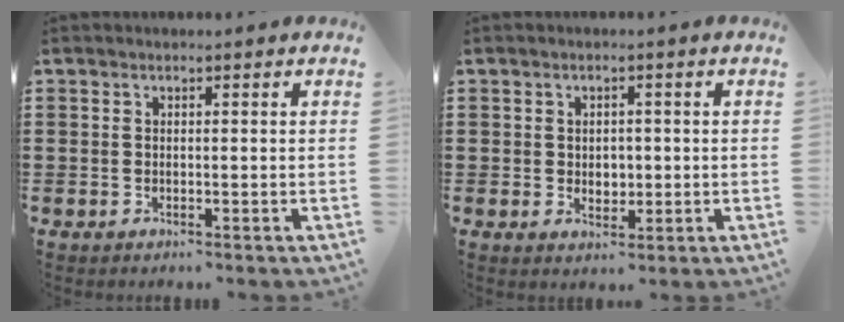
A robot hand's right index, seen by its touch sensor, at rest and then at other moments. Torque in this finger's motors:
{"motor_torque": [0.94, 0.25, 0.04, 0.06]}